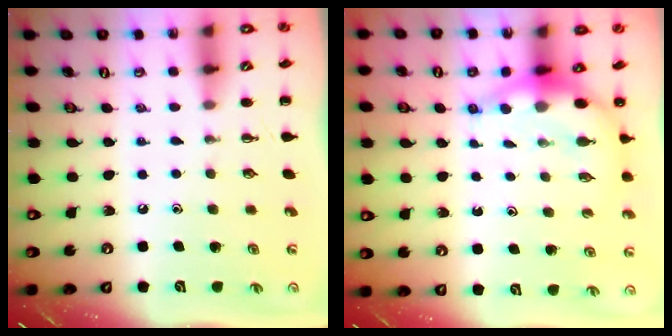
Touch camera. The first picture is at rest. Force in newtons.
{"total": 6.6, "press": 6.4, "slide": 1.6}